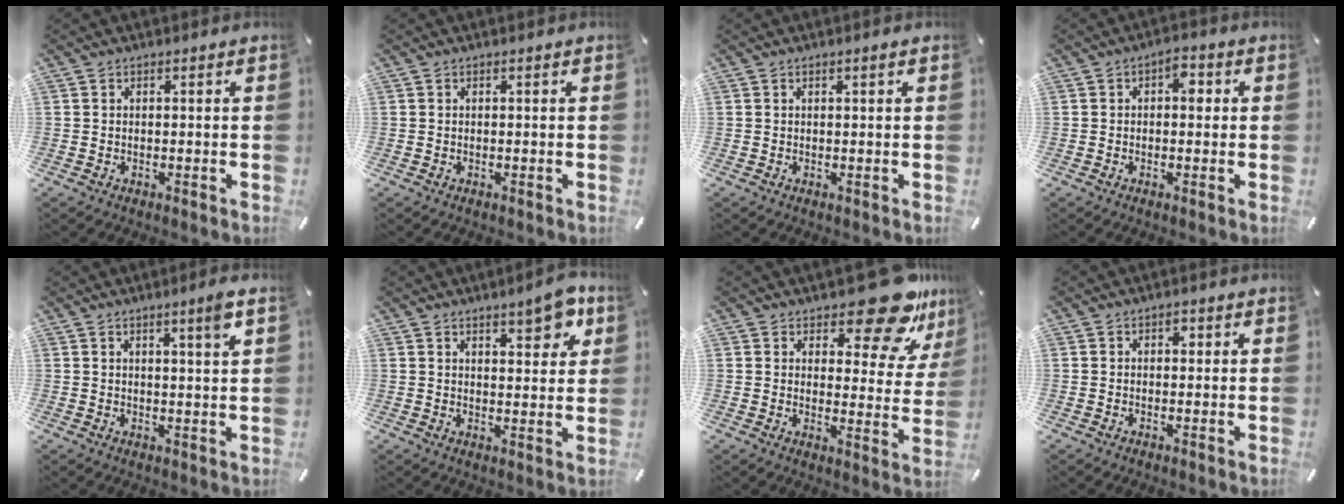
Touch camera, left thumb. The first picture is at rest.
{"total": 0.0}
{"total": 1.0, "force": [0.4, 0.2, 0.9], "torque": [-0.017, 0.001, 0.006]}
{"total": 3.7, "force": [0.2, 2.3, 2.9], "torque": [-0.035, 0.004, -0.005]}
{"total": 4.4, "force": [2.4, 0.0, 3.7], "torque": [-0.067, -0.006, 0.038]}
{"total": 7.4, "force": [5.0, 2.9, 4.6], "torque": [-0.054, -0.026, 0.080]}
{"total": 16.1, "force": [12.1, 5.9, 8.9], "torque": [-0.107, -0.092, 0.199]}
{"total": 1.3, "force": [0.3, 1.1, 0.8], "torque": [-0.009, 0.004, 0.002]}